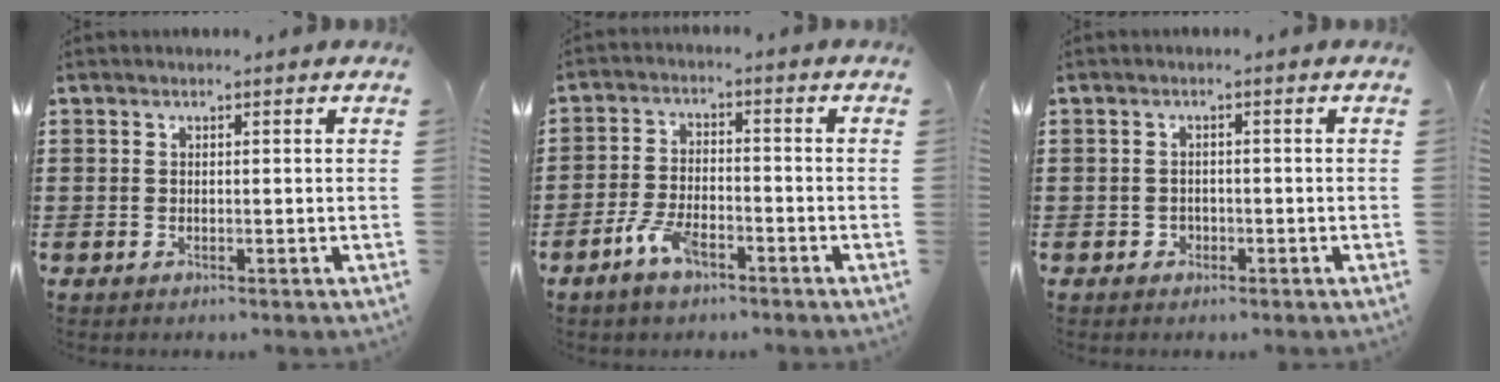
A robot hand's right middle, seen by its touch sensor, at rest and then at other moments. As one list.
[{"total": 5.2, "force": [-3.4, 2.0, 3.4], "torque": [-0.075, 0.007, -0.068]}, {"total": 1.1, "force": [-0.6, 0.9, 0.1], "torque": [-0.005, 0.003, -0.015]}]